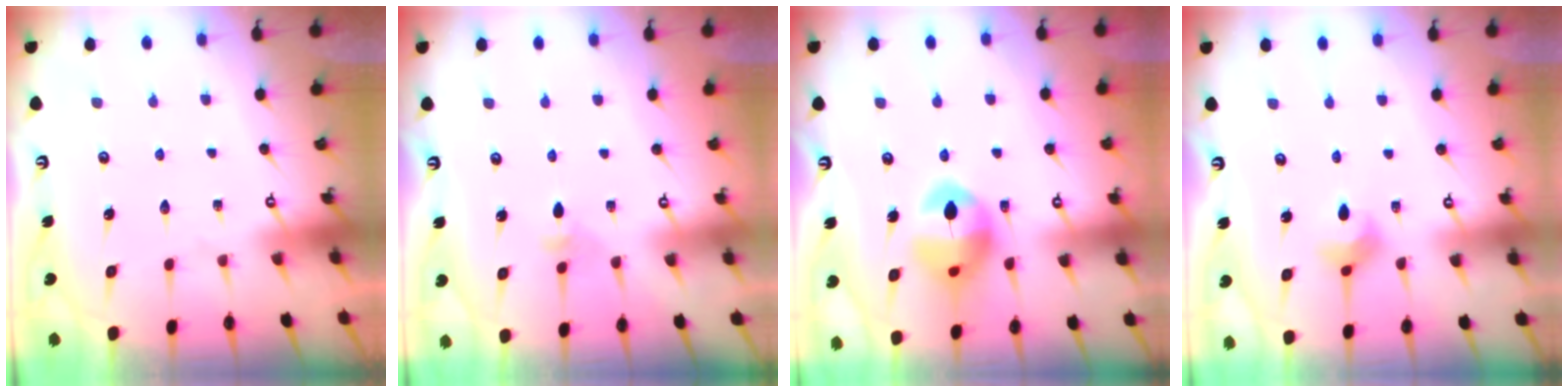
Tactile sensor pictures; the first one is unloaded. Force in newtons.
{"total": 3.5, "press": 3.4, "slide": 0.9}
{"total": 14.1, "press": 14.0, "slide": 1.5}
{"total": 5.9, "press": 5.6, "slide": 1.6}